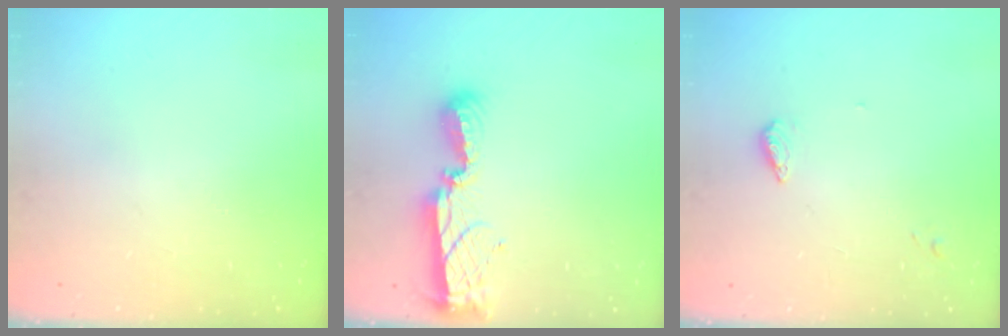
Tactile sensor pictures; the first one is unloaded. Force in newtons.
{"total": 8.4, "press": 8.4, "slide": 0.8}
{"total": 3.9, "press": 3.9, "slide": 0.5}